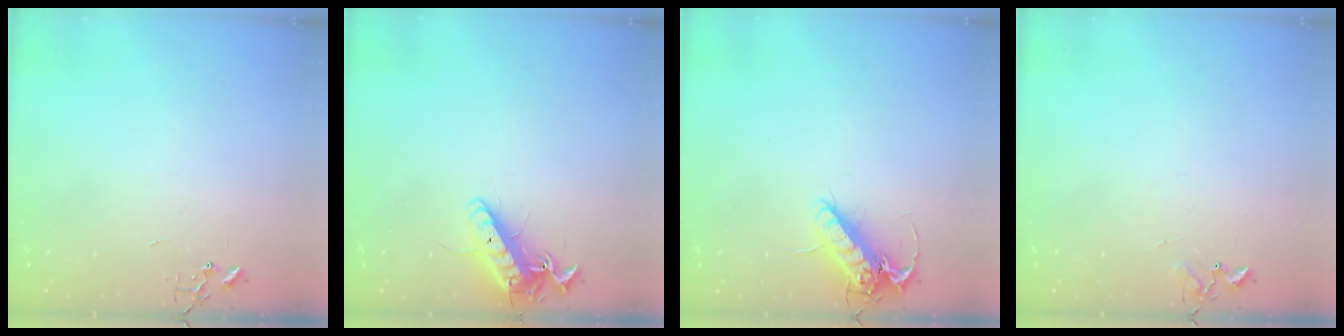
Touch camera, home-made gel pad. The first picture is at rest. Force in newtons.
{"total": 13.9, "press": 13.9, "slide": 1.3}
{"total": 14.2, "press": 14.0, "slide": 2.2}
{"total": 6.1, "press": 6.0, "slide": 0.6}